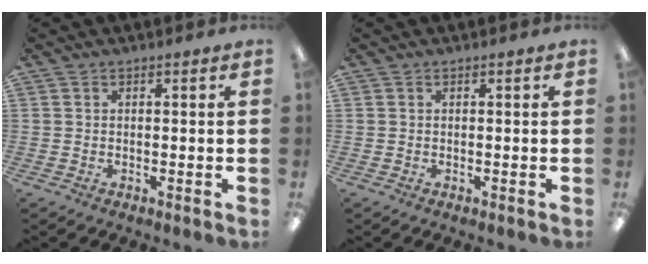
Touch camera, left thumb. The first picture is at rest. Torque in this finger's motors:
{"motor_torque": [-0.18, 0.17, 0.02, 0.01, 0.00]}